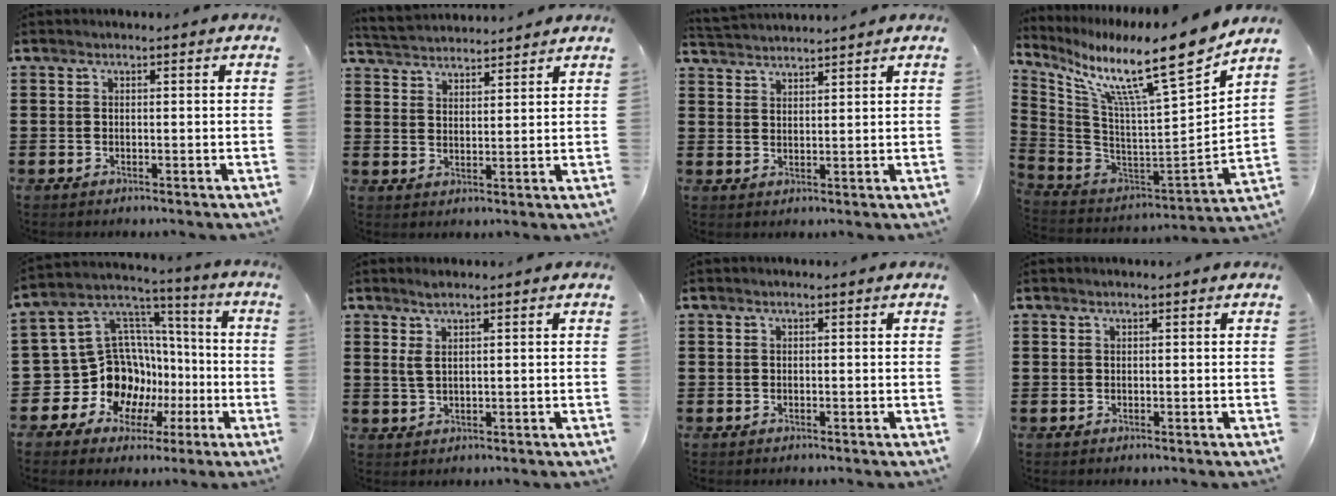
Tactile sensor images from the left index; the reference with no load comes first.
{"total": 3.4, "force": [3.4, 0.2, 0.0], "torque": [-0.013, -0.013, 0.062]}
{"total": 2.5, "force": [2.4, -0.3, -0.3], "torque": [-0.002, -0.007, 0.047]}
{"total": 13.0, "force": [9.8, 0.1, 8.6], "torque": [-0.173, -0.084, 0.149]}
{"total": 12.5, "force": [-2.7, 11.6, 3.5], "torque": [-0.117, -0.026, -0.025]}
{"total": 2.4, "force": [1.2, 0.5, 2.0], "torque": [-0.041, 0.002, 0.021]}
{"total": 0.0}
{"total": 0.0}